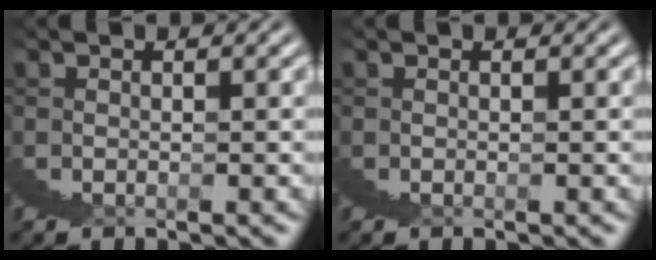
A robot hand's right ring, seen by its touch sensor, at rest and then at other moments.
{"total": 0.0}